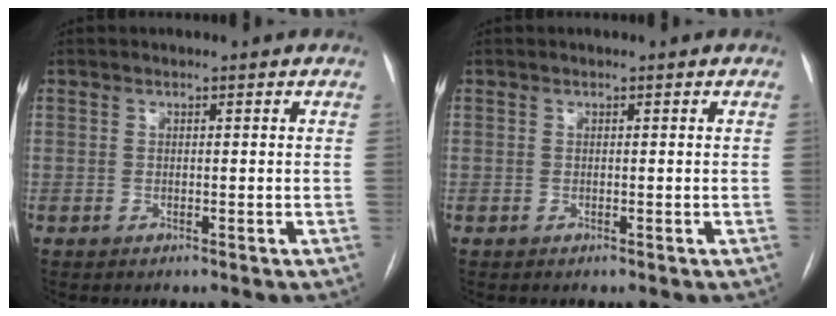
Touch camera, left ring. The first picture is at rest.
{"total": 0.0}